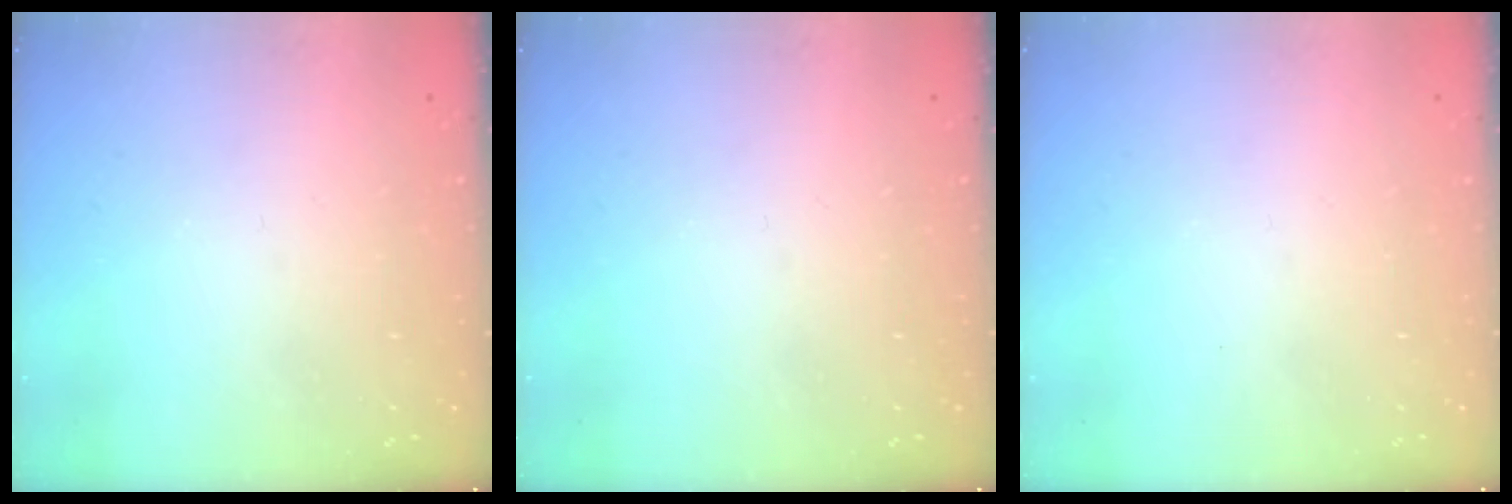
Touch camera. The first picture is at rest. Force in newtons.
{"total": 0.0}
{"total": 1.8, "press": 1.8, "slide": 0.1}